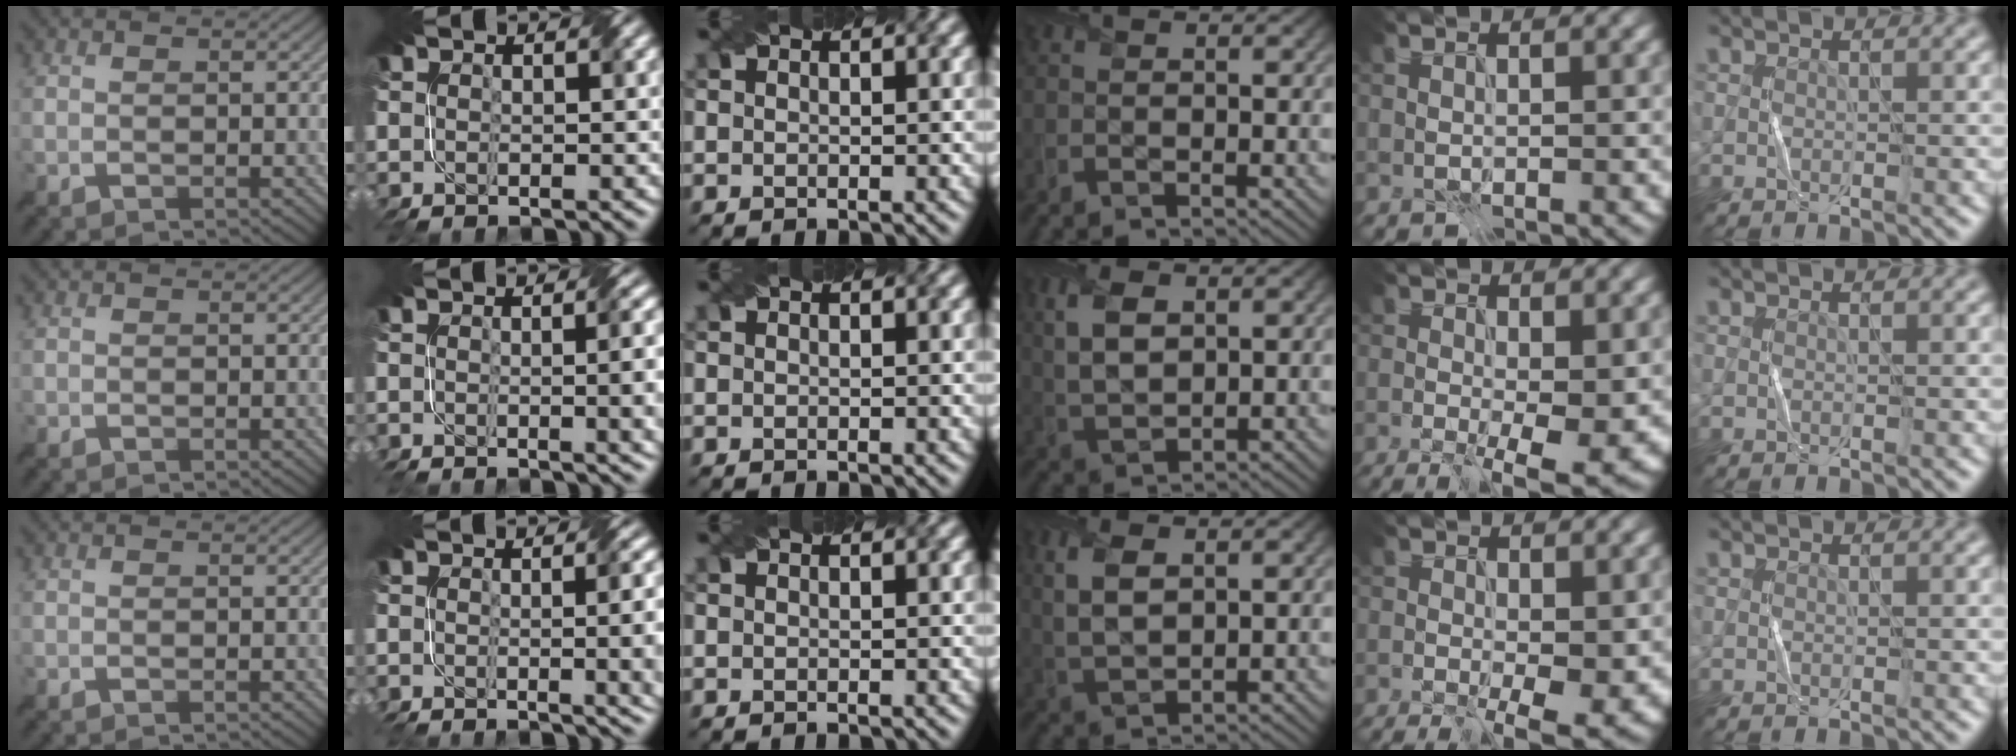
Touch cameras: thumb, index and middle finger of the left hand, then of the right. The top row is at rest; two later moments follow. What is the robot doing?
{"motion": "fold", "object": "bubble wrap"}